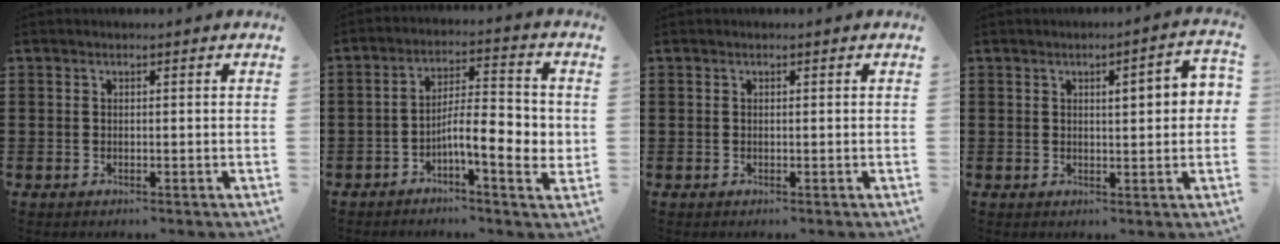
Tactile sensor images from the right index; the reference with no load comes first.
{"total": 8.0, "force": [-1.8, 2.4, 7.4], "torque": [-0.122, -0.005, -0.033]}
{"total": 0.0}
{"total": 3.9, "force": [0.7, 0.8, 3.8], "torque": [-0.063, 0.000, 0.007]}